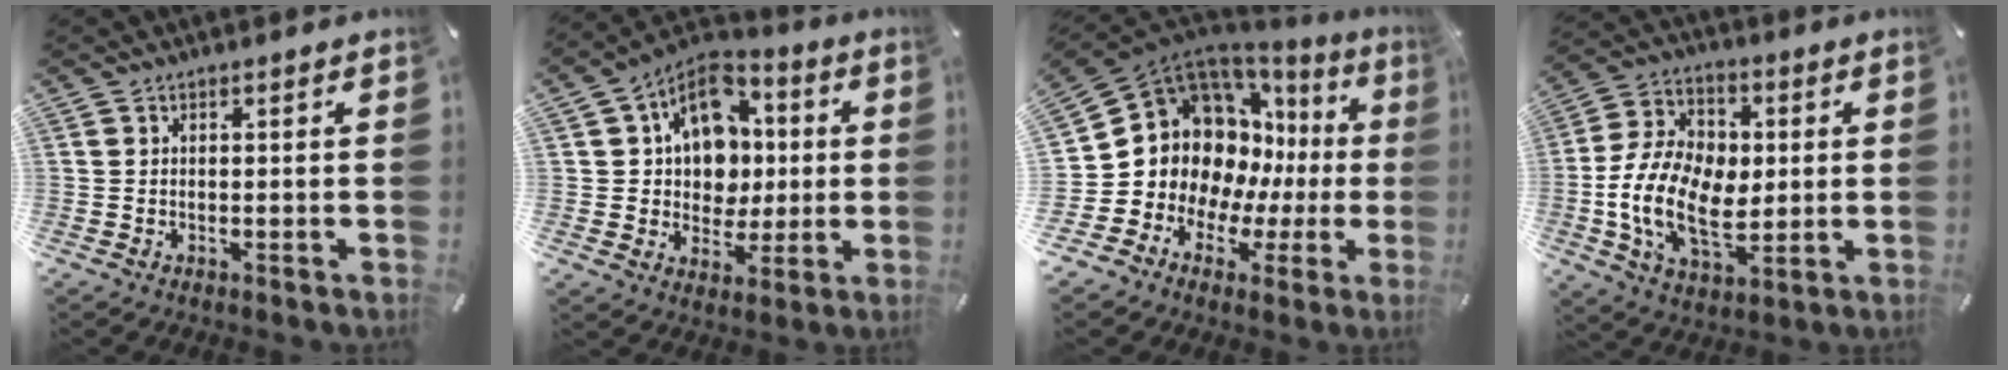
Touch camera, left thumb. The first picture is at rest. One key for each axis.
{"total": 13.7, "fx": 2.9, "fy": 11.7, "fz": 6.4, "tx": -0.106, "ty": -0.014, "tz": 0.059}
{"total": 14.7, "fx": 3.0, "fy": 12.9, "fz": 6.5, "tx": -0.115, "ty": -0.056, "tz": 0.072}
{"total": 17.2, "fx": -2.2, "fy": 11.7, "fz": 12.4, "tx": -0.277, "ty": 0.014, "tz": -0.039}